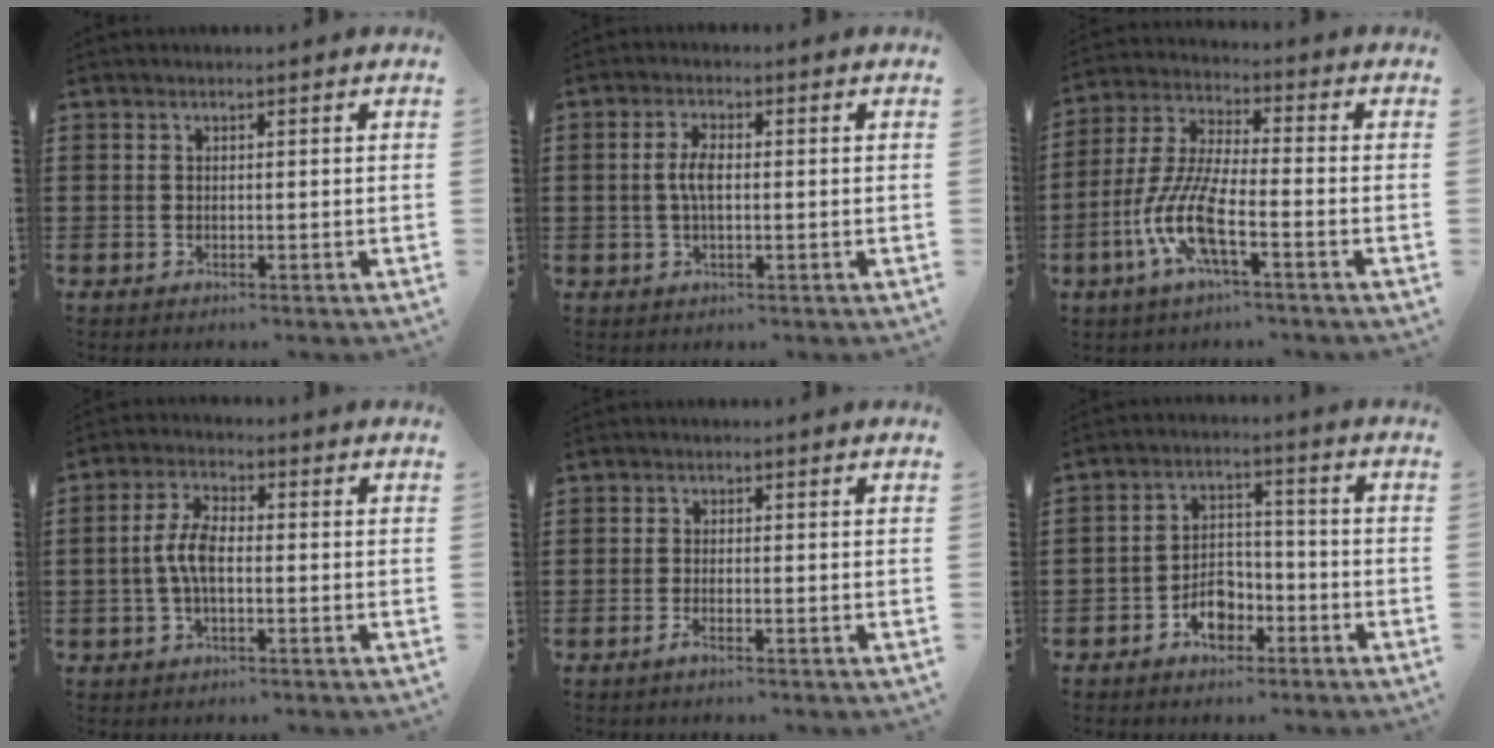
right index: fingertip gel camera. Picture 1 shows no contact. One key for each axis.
{"total": 3.6, "fx": -0.1, "fy": 1.3, "fz": 3.4, "tx": -0.071, "ty": 0.001, "tz": -0.006}
{"total": 9.6, "fx": -4.3, "fy": 2.0, "fz": 8.3, "tx": -0.206, "ty": -0.017, "tz": -0.090}
{"total": 5.5, "fx": -0.8, "fy": 2.3, "fz": 5.0, "tx": -0.118, "ty": -0.002, "tz": -0.023}
{"total": 1.2, "fx": -0.8, "fy": 0.1, "fz": 0.9, "tx": -0.023, "ty": -0.008, "tz": -0.015}
{"total": 5.4, "fx": -3.2, "fy": 3.4, "fz": 2.7, "tx": -0.038, "ty": 0.010, "tz": -0.060}